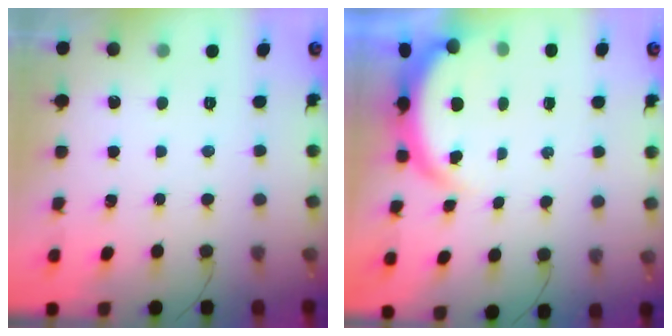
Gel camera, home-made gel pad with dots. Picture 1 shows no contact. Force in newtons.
{"total": 4.7, "press": 4.7, "slide": 0.7}